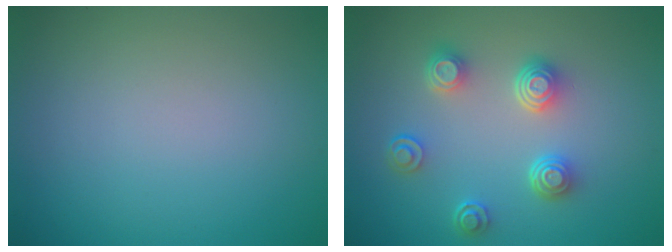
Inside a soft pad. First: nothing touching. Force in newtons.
{"total": 4.1, "press": 3.2, "slide": 2.6}